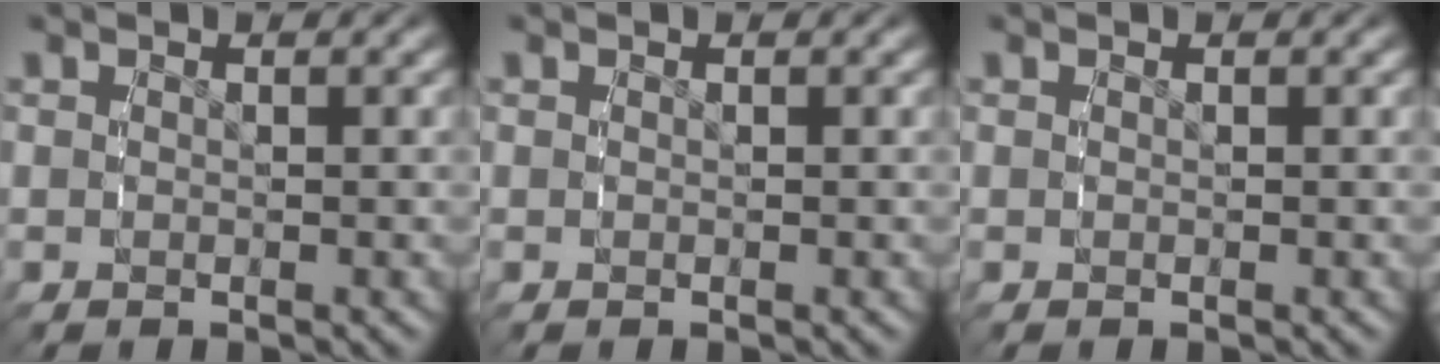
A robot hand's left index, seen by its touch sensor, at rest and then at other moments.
{"total": 0.0}
{"total": 0.0}